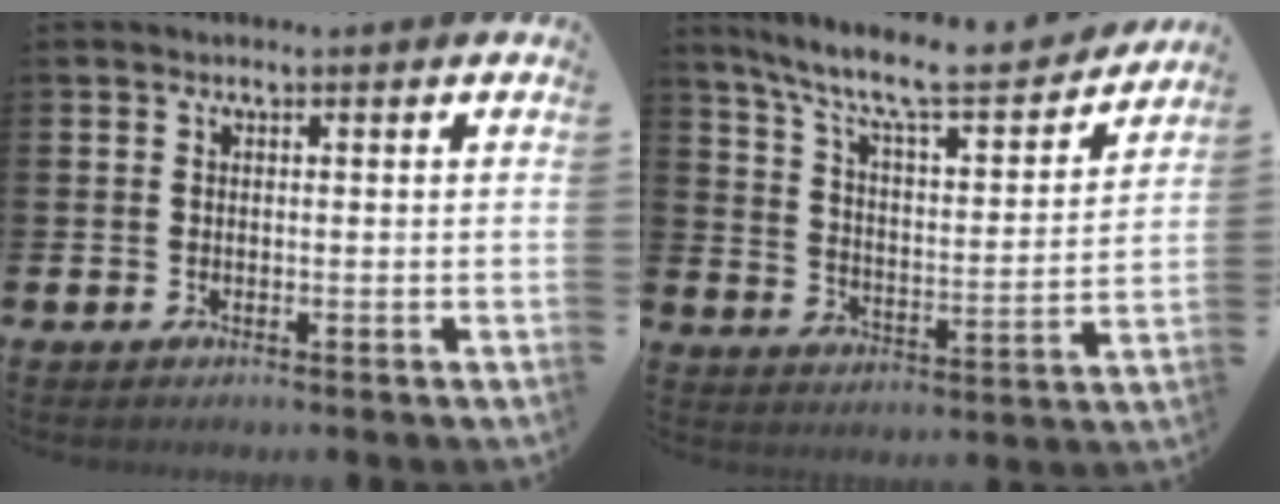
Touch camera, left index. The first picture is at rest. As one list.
[{"total": 9.8, "force": [8.5, 1.9, 4.5], "torque": [-0.119, -0.058, 0.141]}]